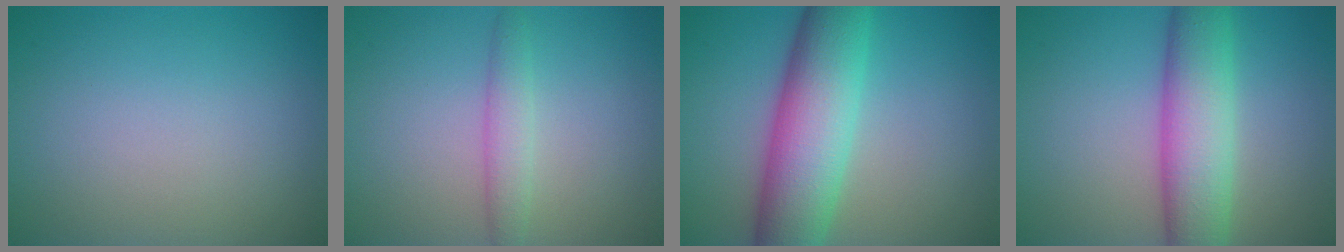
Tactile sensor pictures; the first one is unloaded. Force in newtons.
{"total": 2.1, "press": 2.1, "slide": 0.1}
{"total": 9.4, "press": 9.4, "slide": 0.3}
{"total": 7.2, "press": 7.2, "slide": 0.2}